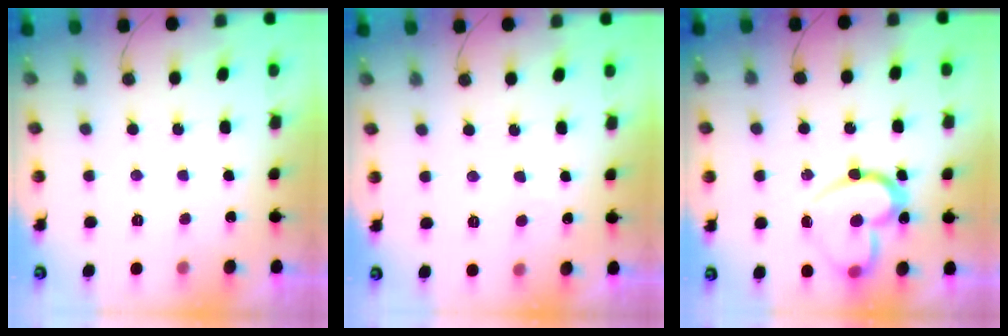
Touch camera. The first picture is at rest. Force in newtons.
{"total": 3.6, "press": 3.6, "slide": 0.3}
{"total": 17.6, "press": 17.5, "slide": 1.5}